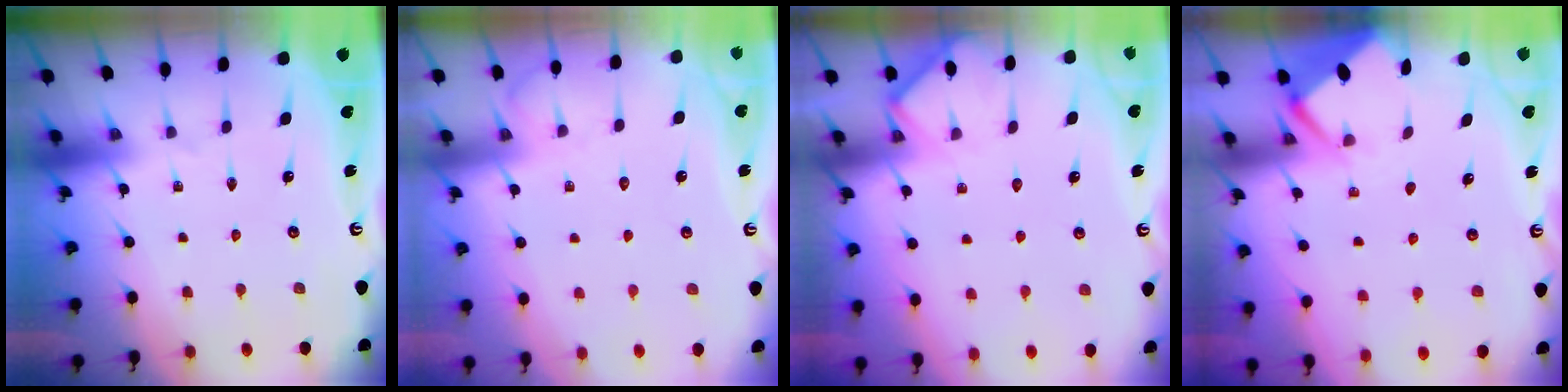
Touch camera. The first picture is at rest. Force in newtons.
{"total": 5.0, "press": 4.9, "slide": 0.6}
{"total": 4.8, "press": 4.7, "slide": 0.6}
{"total": 2.6, "press": 2.6, "slide": 0.3}